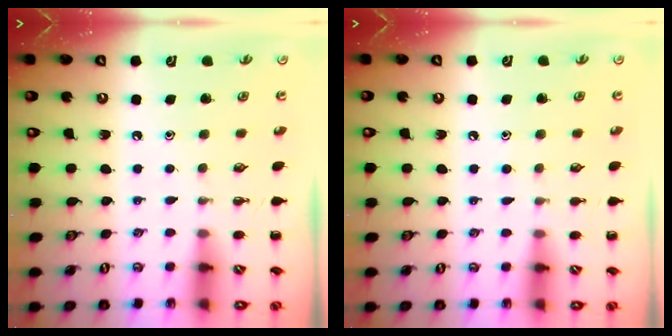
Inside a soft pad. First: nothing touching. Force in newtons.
{"total": 5.2, "press": 4.9, "slide": 1.7}